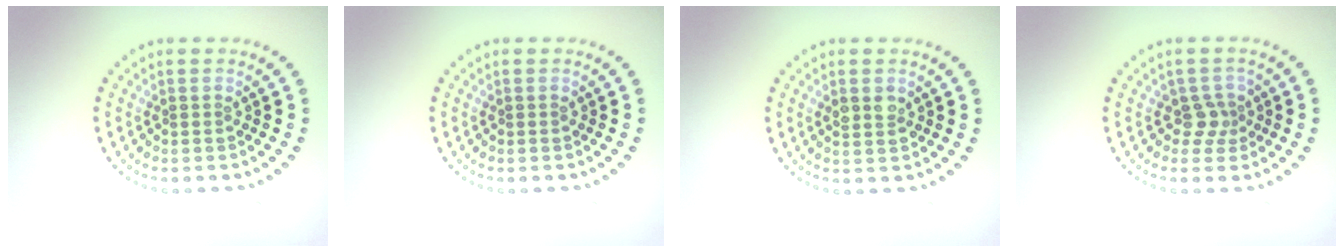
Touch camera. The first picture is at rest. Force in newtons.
{"total": 0.0}
{"total": 1.7, "press": 1.7, "slide": 0.3}
{"total": 2.0, "press": 1.5, "slide": 1.3}